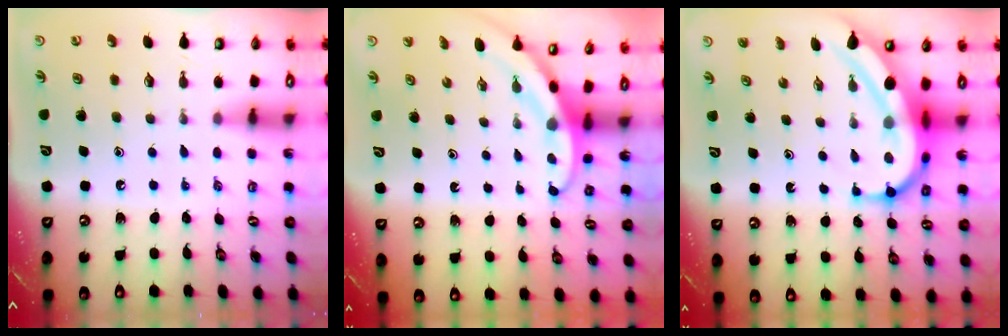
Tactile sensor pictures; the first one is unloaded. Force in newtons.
{"total": 3.0, "press": 3.0, "slide": 0.1}
{"total": 10.4, "press": 10.4, "slide": 1.0}